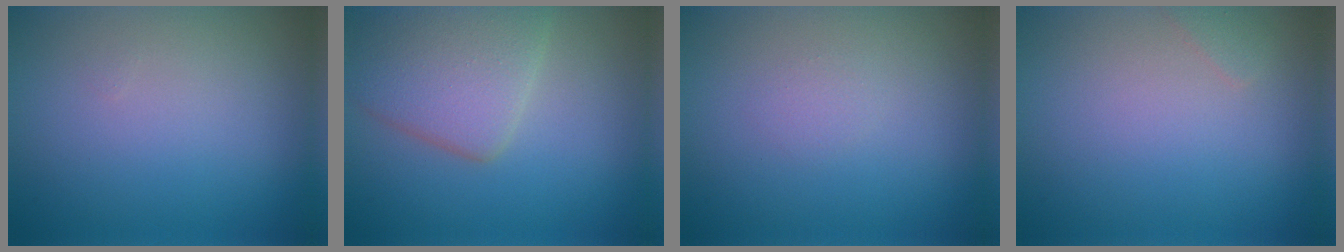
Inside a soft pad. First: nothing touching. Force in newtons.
{"total": 5.2, "press": 5.1, "slide": 0.3}
{"total": 0.7, "press": 0.7, "slide": 0.0}
{"total": 0.6, "press": 0.6, "slide": 0.1}